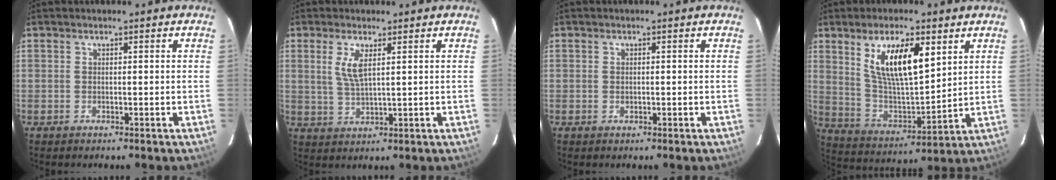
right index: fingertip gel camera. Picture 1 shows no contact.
{"total": 4.7, "force": [1.7, 1.2, 4.2], "torque": [-0.084, -0.003, 0.036]}
{"total": 0.7, "force": [-0.2, 0.5, 0.5], "torque": [-0.008, 0.001, -0.004]}
{"total": 14.6, "force": [6.6, 4.9, 12.0], "torque": [-0.213, 0.001, 0.134]}